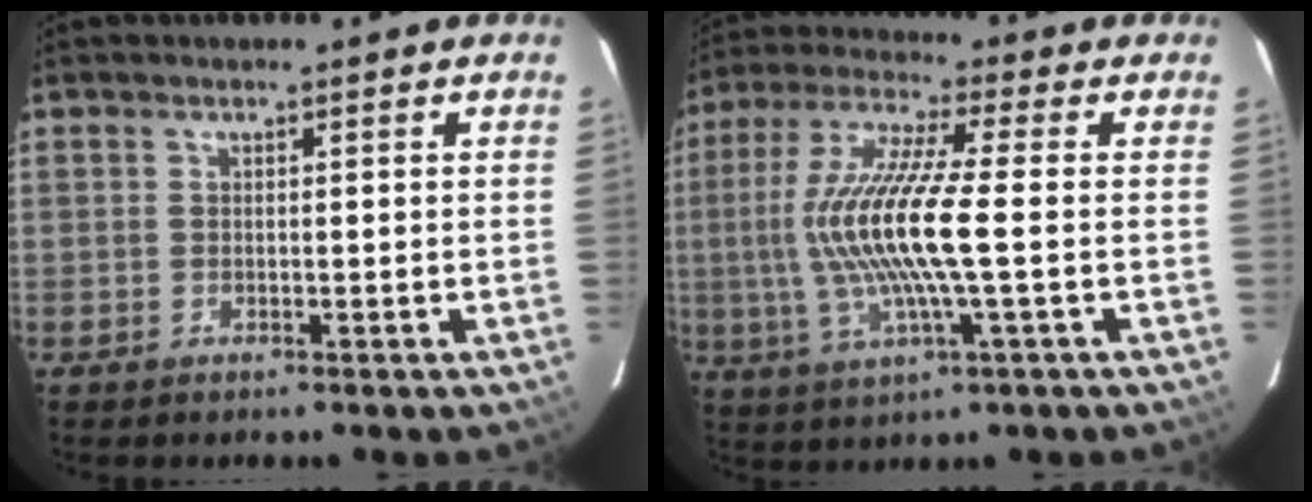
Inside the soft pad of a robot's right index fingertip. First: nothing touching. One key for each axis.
{"total": 15.3, "fx": -1.0, "fy": 1.6, "fz": 15.2, "tx": -0.298, "ty": -0.002, "tz": -0.019}